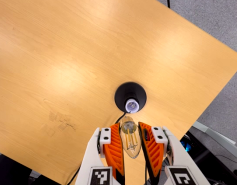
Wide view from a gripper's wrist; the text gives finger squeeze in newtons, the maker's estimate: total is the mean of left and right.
{"total": 19.5, "left": 21.5, "right": 17.6}